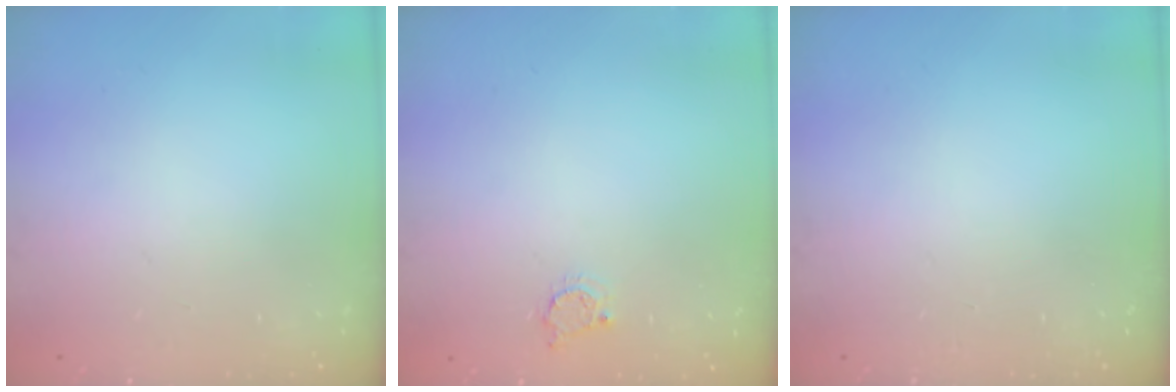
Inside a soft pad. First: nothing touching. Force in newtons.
{"total": 3.2, "press": 3.2, "slide": 0.3}
{"total": 0.0}